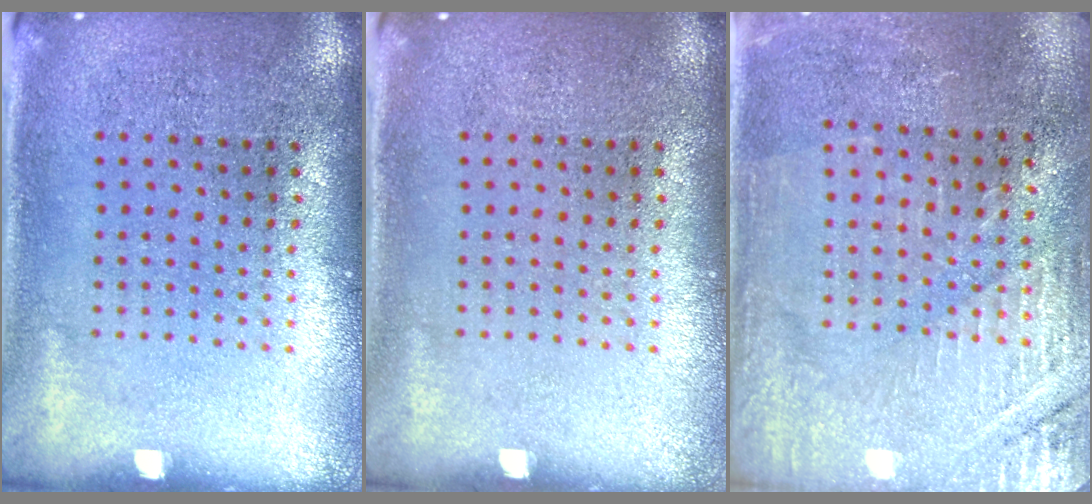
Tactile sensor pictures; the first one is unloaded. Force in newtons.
{"total": 0.0}
{"total": 2.8, "press": 2.8, "slide": 0.5}